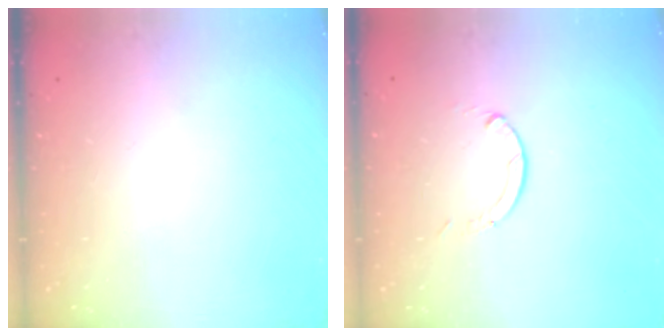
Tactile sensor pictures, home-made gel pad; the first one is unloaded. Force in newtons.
{"total": 0.0}